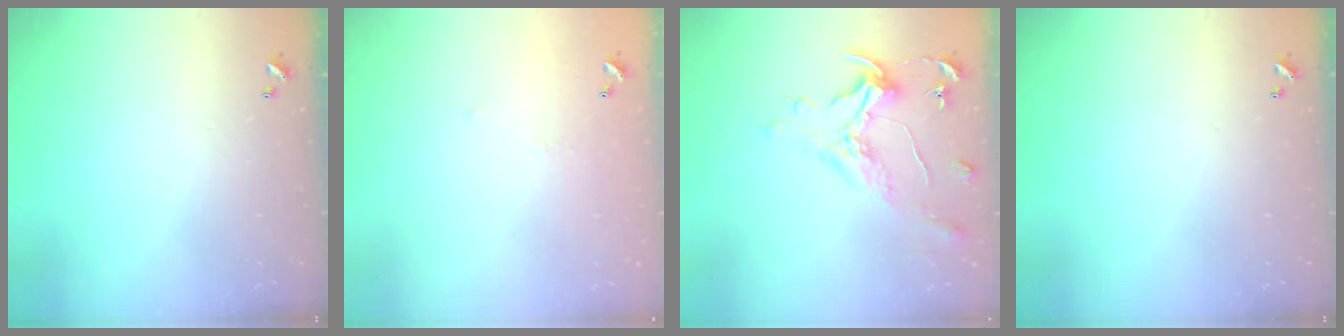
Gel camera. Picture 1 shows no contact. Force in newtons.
{"total": 5.7, "press": 5.6, "slide": 0.9}
{"total": 1.6, "press": 1.4, "slide": 0.7}
{"total": 0.0}